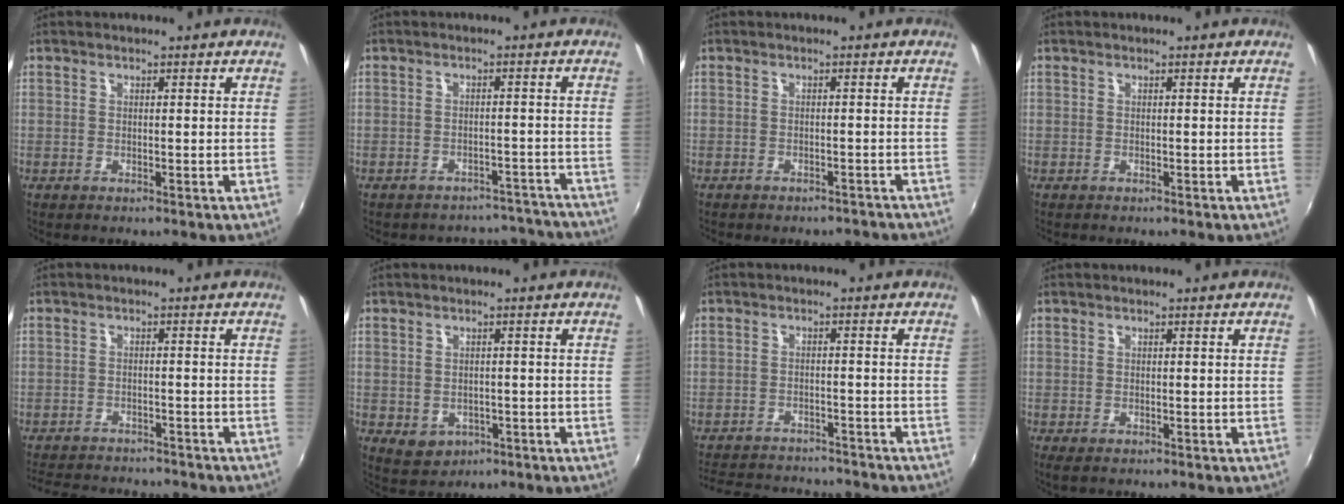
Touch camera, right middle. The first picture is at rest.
{"total": 11.2, "force": [-10.2, 4.4, 1.2], "torque": [-0.023, 0.036, -0.111]}
{"total": 5.7, "force": [-5.1, 2.0, 1.5], "torque": [-0.032, -0.006, -0.058]}
{"total": 0.0}
{"total": 10.7, "force": [-9.6, 3.2, 3.5], "torque": [-0.090, -0.003, -0.142]}
{"total": 4.2, "force": [-1.0, 3.5, 2.1], "torque": [-0.045, -0.003, -0.003]}
{"total": 14.1, "force": [-12.6, 4.4, 4.7], "torque": [-0.116, 0.011, -0.178]}
{"total": 0.5, "force": [-0.2, 0.2, 0.5], "torque": [-0.011, -0.002, -0.002]}